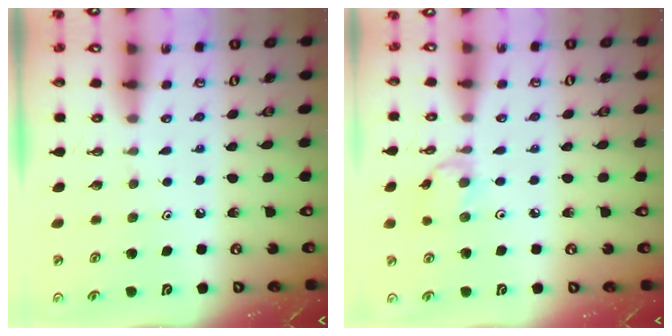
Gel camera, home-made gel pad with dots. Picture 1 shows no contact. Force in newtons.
{"total": 4.8, "press": 4.8, "slide": 0.3}